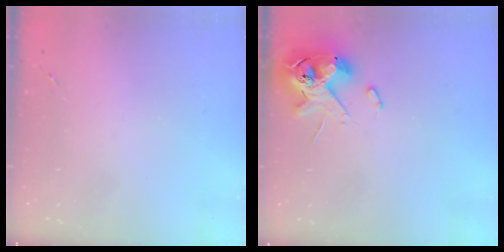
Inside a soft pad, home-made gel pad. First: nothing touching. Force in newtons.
{"total": 12.1, "press": 11.9, "slide": 1.9}